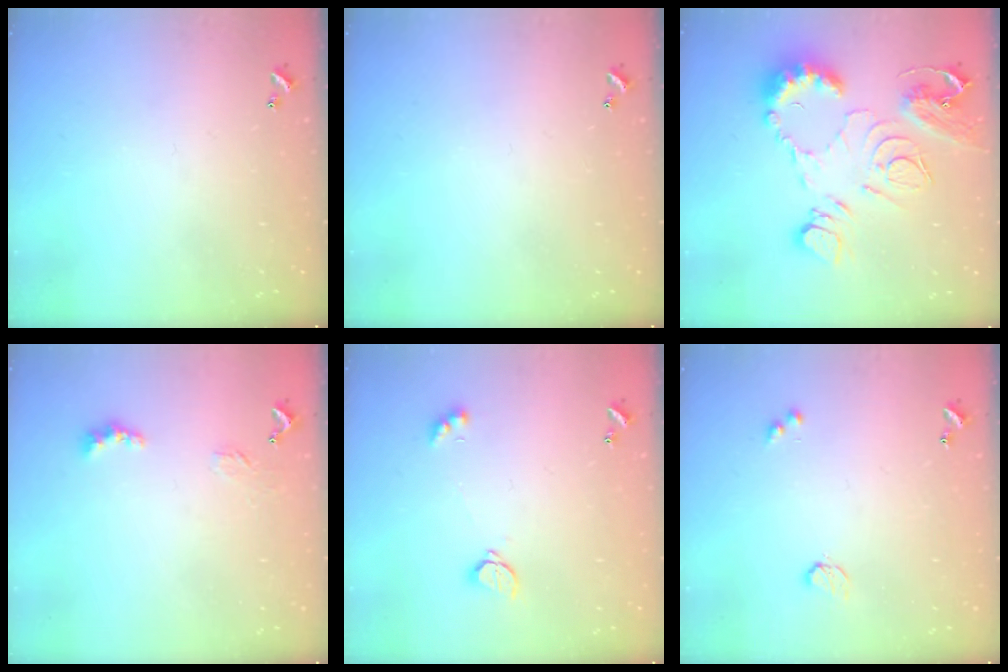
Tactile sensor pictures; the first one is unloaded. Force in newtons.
{"total": 0.0}
{"total": 16.1, "press": 16.0, "slide": 1.5}
{"total": 1.6, "press": 1.5, "slide": 0.5}
{"total": 2.1, "press": 2.0, "slide": 0.5}
{"total": 3.4, "press": 3.4, "slide": 0.5}